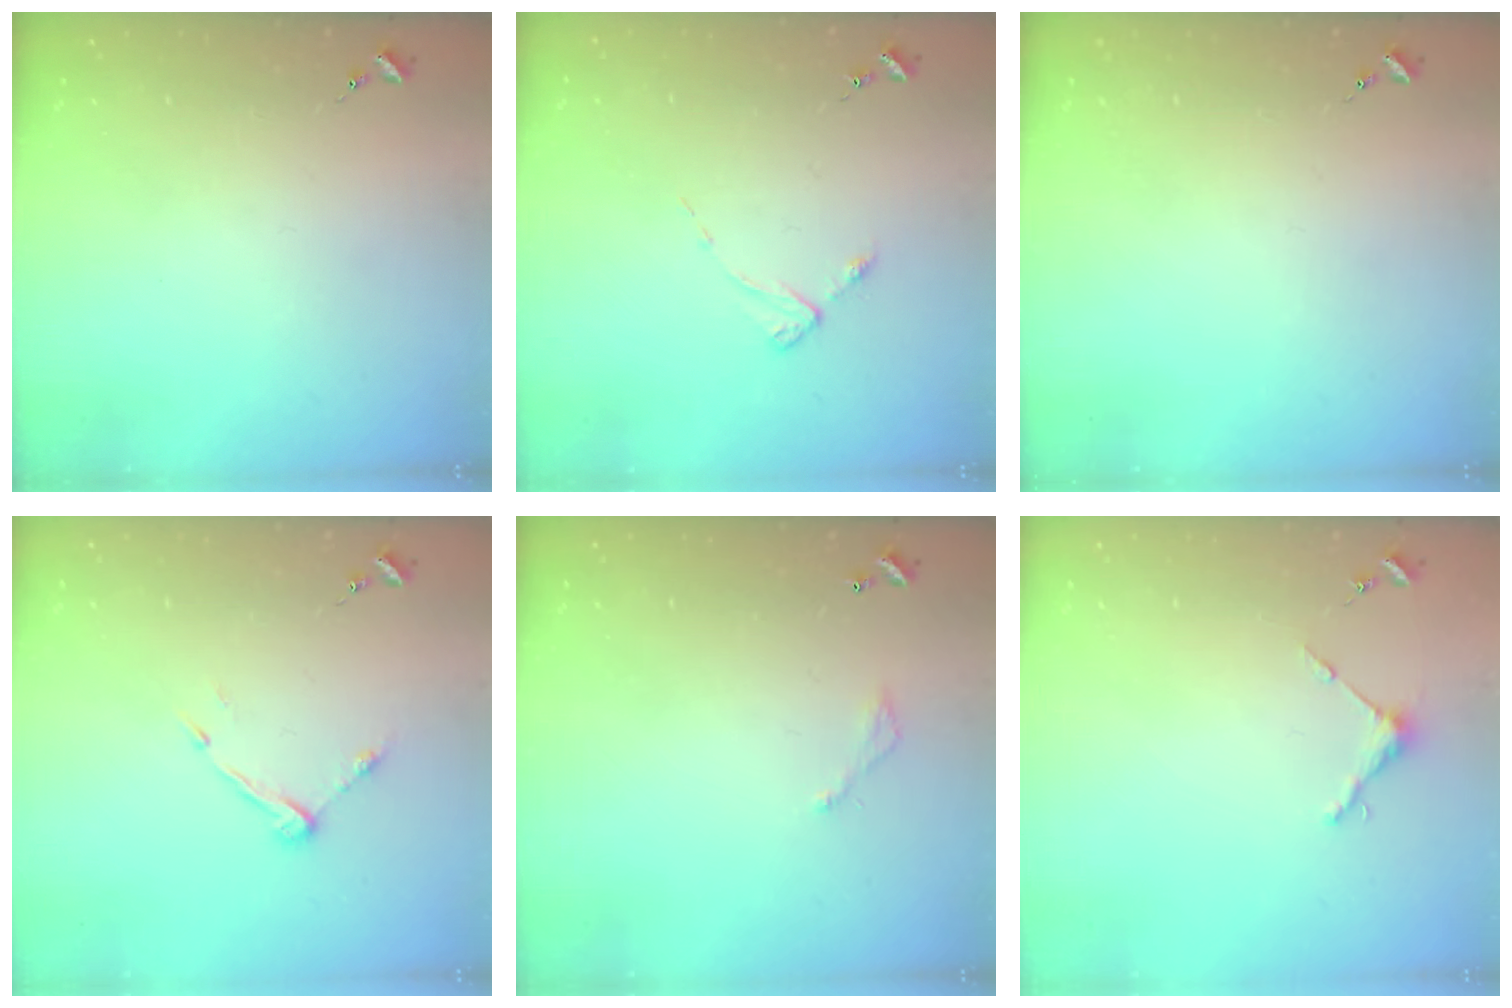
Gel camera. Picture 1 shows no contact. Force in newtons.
{"total": 2.9, "press": 2.8, "slide": 0.4}
{"total": 0.0}
{"total": 6.9, "press": 6.9, "slide": 0.3}
{"total": 3.8, "press": 3.8, "slide": 0.2}
{"total": 4.0, "press": 4.0, "slide": 0.4}